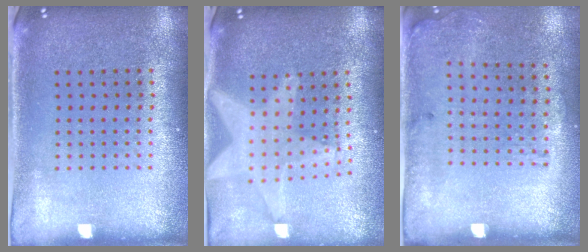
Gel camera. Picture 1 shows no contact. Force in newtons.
{"total": 1.8, "press": 1.6, "slide": 0.8}
{"total": 1.8, "press": 1.2, "slide": 1.3}